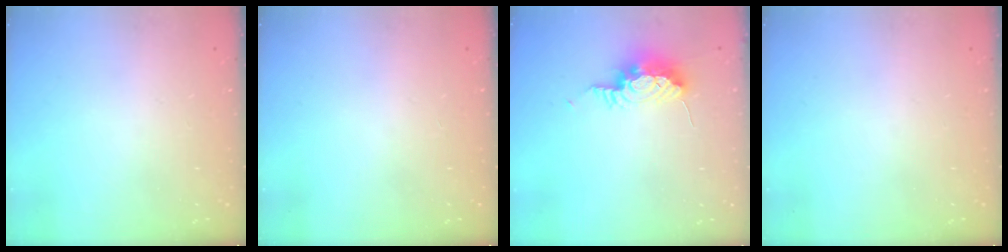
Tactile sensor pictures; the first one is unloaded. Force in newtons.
{"total": 1.2, "press": 1.2, "slide": 0.2}
{"total": 15.5, "press": 10.9, "slide": 11.0}
{"total": 0.0}